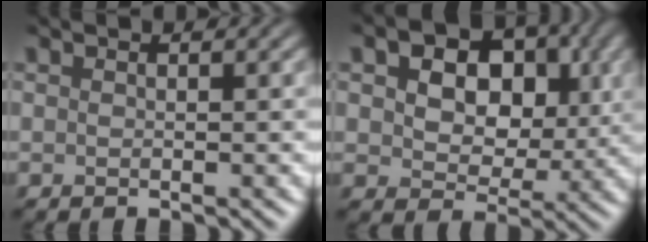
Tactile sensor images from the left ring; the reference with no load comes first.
{"total": 9.3, "force": [2.5, 6.5, 6.1], "torque": [-0.103, 0.015, 0.030]}